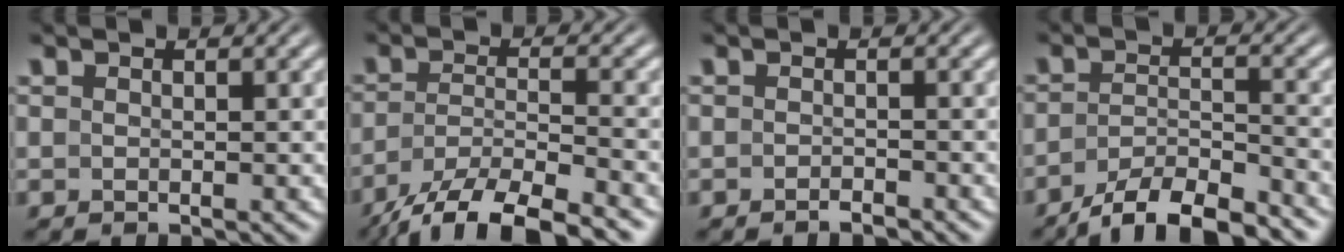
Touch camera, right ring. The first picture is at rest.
{"total": 8.5, "force": [-5.9, 3.4, 5.1], "torque": [-0.093, -0.028, -0.077]}
{"total": 1.4, "force": [-1.4, -0.2, 0.1], "torque": [-0.004, -0.003, -0.022]}
{"total": 7.0, "force": [-5.8, 2.5, 3.0], "torque": [-0.041, -0.016, -0.090]}